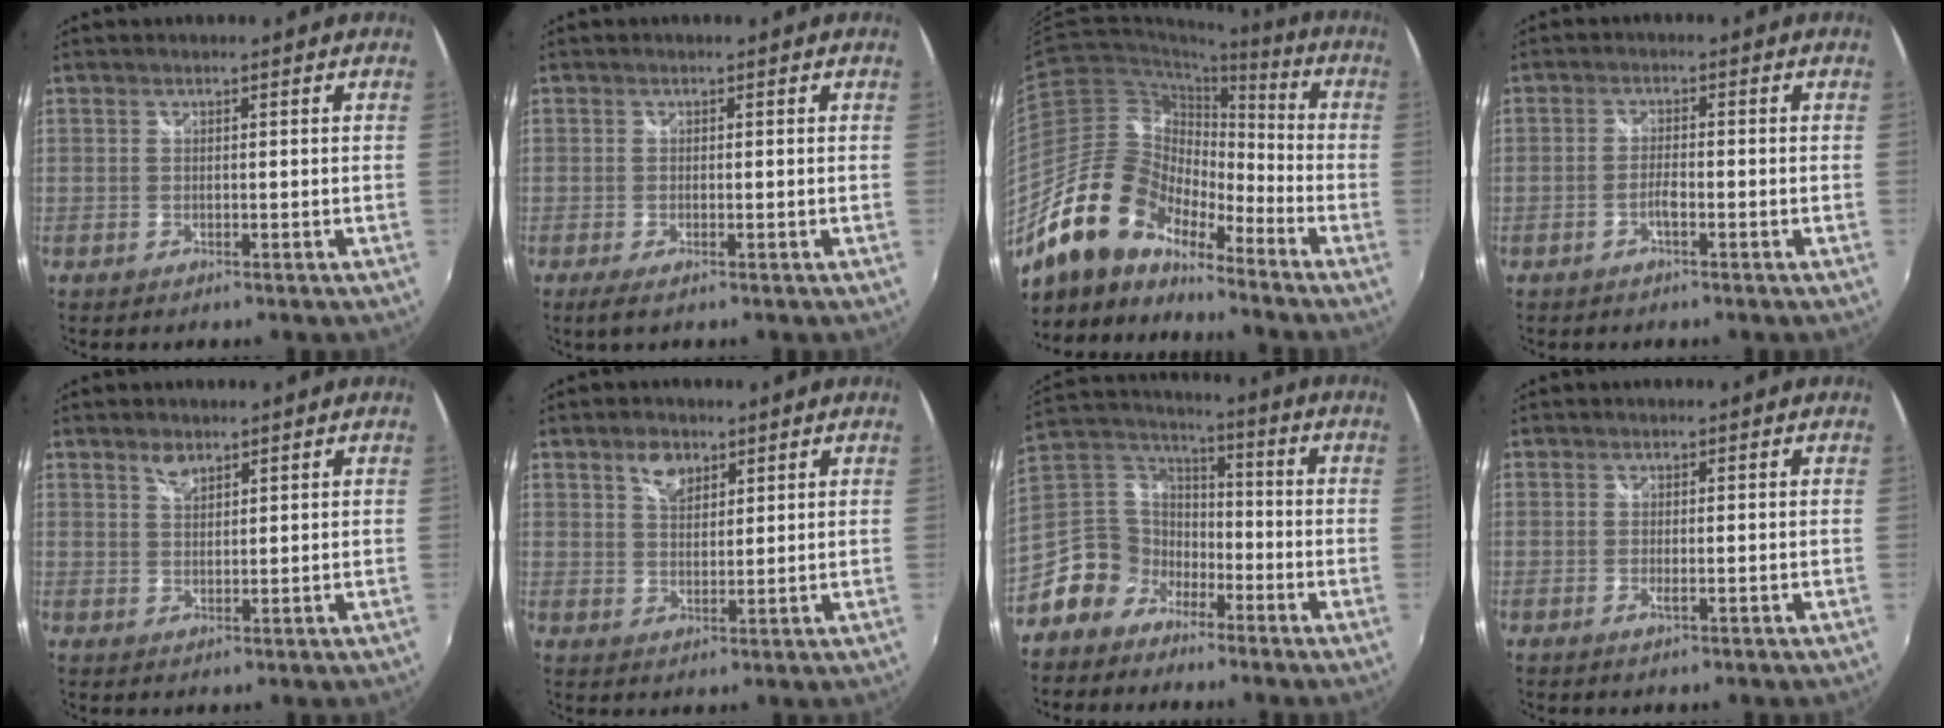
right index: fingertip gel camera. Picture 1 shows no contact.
{"total": 2.2, "force": [-0.9, 0.2, 2.0], "torque": [-0.038, -0.006, -0.013]}
{"total": 16.3, "force": [-13.1, 7.1, 6.6], "torque": [-0.127, 0.020, -0.251]}
{"total": 2.4, "force": [-1.2, 0.3, 2.0], "torque": [-0.045, 0.004, -0.026]}
{"total": 2.7, "force": [2.0, 1.3, 1.2], "torque": [-0.018, 0.002, 0.035]}
{"total": 4.6, "force": [2.8, 2.8, 2.4], "torque": [-0.033, 0.009, 0.051]}
{"total": 11.2, "force": [-6.8, 8.5, 2.6], "torque": [-0.085, 0.037, -0.136]}
{"total": 1.2, "force": [-0.3, 0.0, 1.1], "torque": [-0.020, -0.001, -0.005]}